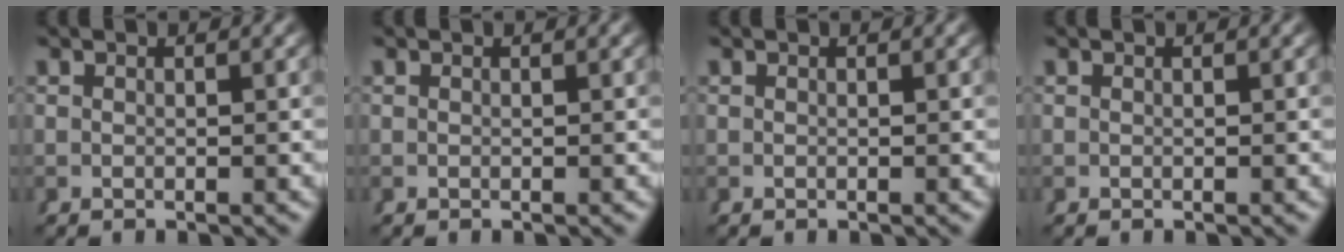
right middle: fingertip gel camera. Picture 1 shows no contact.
{"total": 0.0}
{"total": 0.0}
{"total": 0.0}